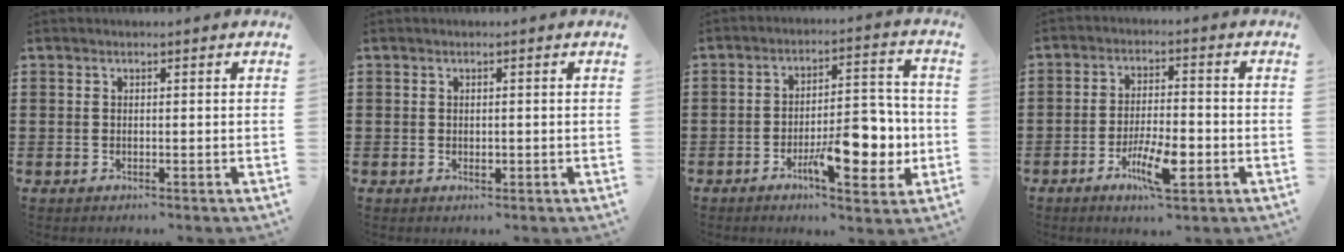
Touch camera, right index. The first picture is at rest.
{"total": 0.8, "force": [-0.1, 0.5, 0.6], "torque": [-0.012, 0.001, -0.001]}
{"total": 10.9, "force": [-3.6, 4.2, 9.4], "torque": [-0.127, 0.001, -0.057]}
{"total": 7.7, "force": [-3.3, 2.2, 6.5], "torque": [-0.129, -0.008, -0.060]}